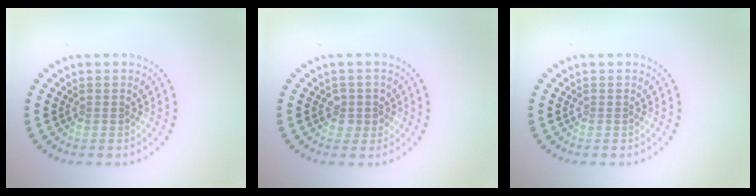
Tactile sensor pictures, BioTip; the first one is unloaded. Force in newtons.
{"total": 1.5, "press": 1.3, "slide": 0.7}
{"total": 0.0}